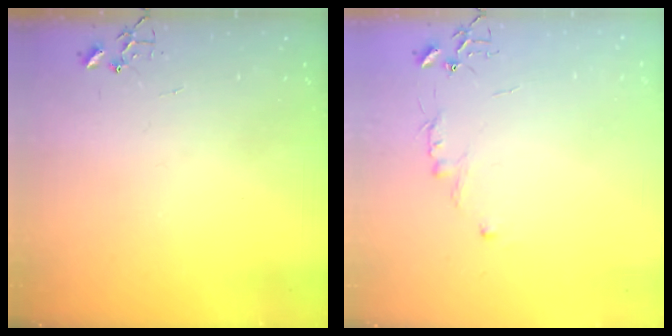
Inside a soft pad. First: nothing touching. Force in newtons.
{"total": 5.5, "press": 5.5, "slide": 0.6}